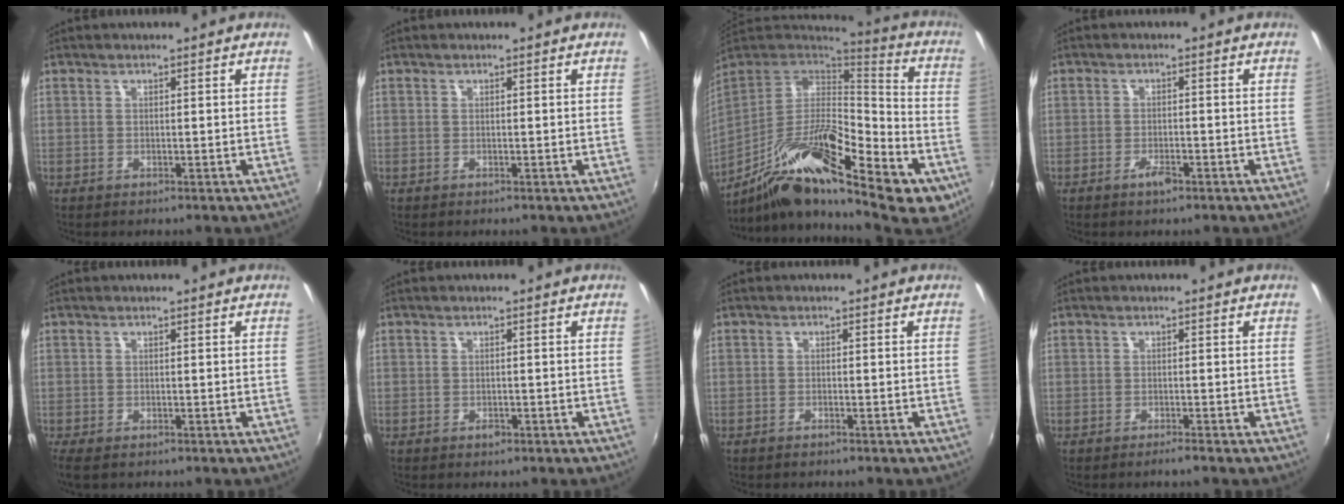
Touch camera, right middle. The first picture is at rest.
{"total": 0.0}
{"total": 28.0, "force": [-13.7, 8.9, 22.7], "torque": [-0.368, -0.031, -0.228]}
{"total": 2.5, "force": [-1.8, 0.8, 1.6], "torque": [-0.037, -0.002, -0.035]}
{"total": 2.6, "force": [-1.7, 1.1, 1.7], "torque": [-0.034, -0.014, -0.028]}
{"total": 1.1, "force": [-0.8, 0.6, 0.5], "torque": [-0.008, -0.002, -0.014]}
{"total": 0.9, "force": [-0.8, 0.0, 0.4], "torque": [-0.008, -0.002, -0.017]}
{"total": 1.2, "force": [-1.0, -0.2, 0.5], "torque": [-0.012, -0.003, -0.019]}